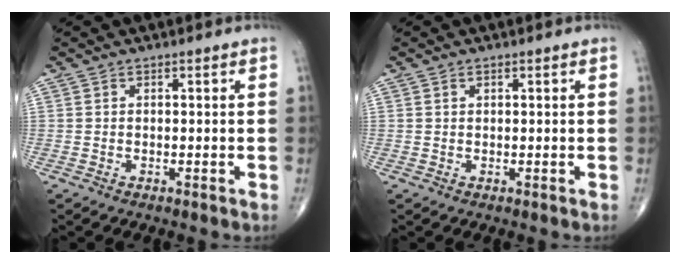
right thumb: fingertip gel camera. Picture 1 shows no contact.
{"total": 0.7, "force": [0.3, 0.4, 0.4], "torque": [-0.005, 0.000, 0.006]}